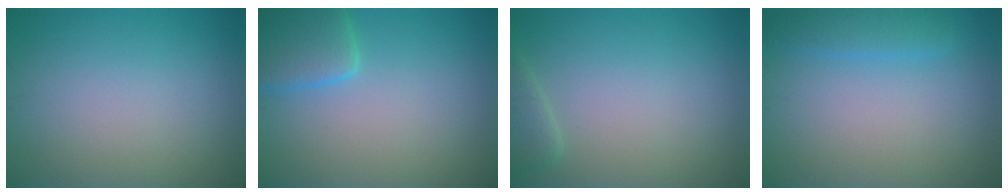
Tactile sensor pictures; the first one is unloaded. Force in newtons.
{"total": 3.7, "press": 3.7, "slide": 0.3}
{"total": 1.5, "press": 1.5, "slide": 0.1}
{"total": 2.1, "press": 2.1, "slide": 0.1}